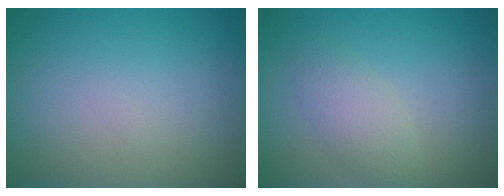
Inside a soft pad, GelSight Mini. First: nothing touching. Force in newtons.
{"total": 2.4, "press": 2.4, "slide": 0.2}